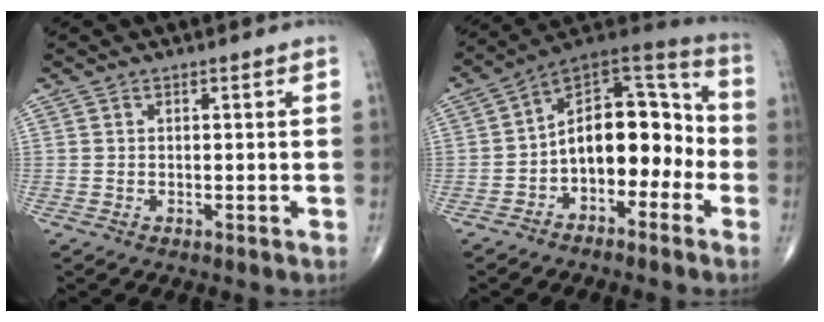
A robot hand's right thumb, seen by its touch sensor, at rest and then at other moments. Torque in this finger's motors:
{"motor_torque": [0.25, 0.75, 0.37, -0.06, 0.13]}